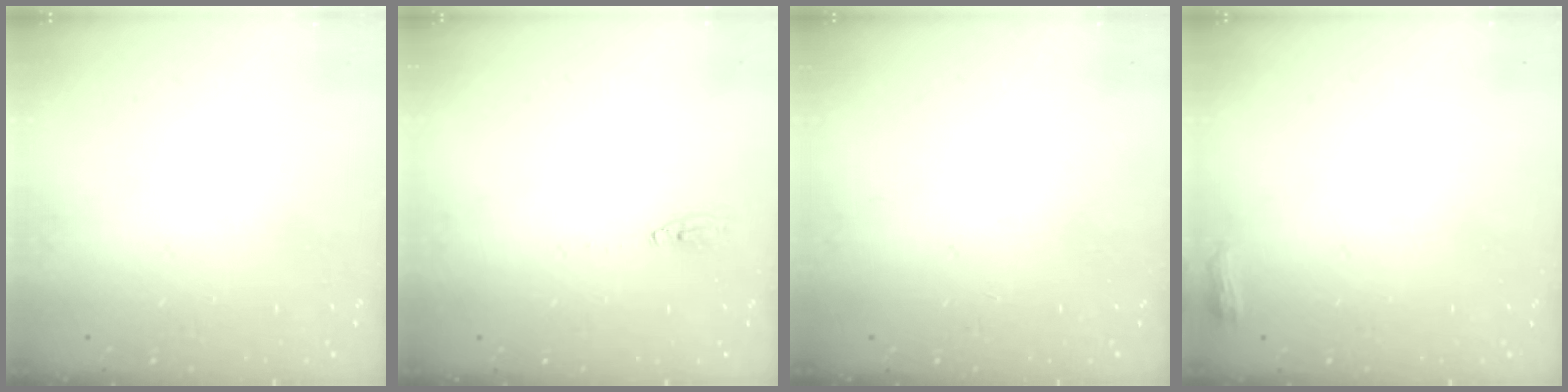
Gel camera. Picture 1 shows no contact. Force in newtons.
{"total": 2.2, "press": 2.2, "slide": 0.2}
{"total": 0.0}
{"total": 3.6, "press": 3.5, "slide": 0.8}